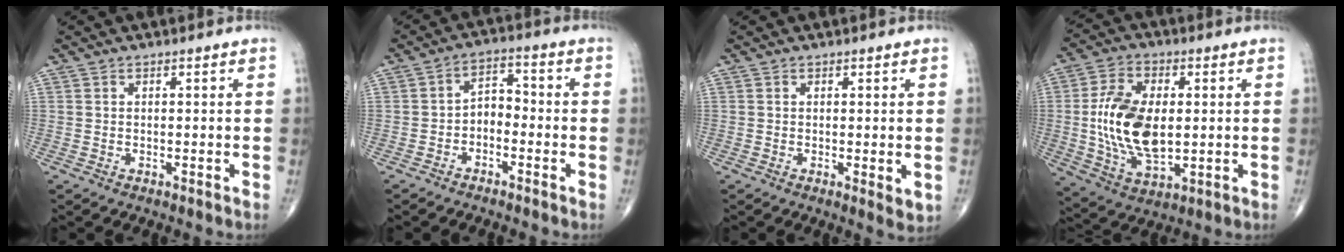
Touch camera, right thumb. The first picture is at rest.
{"total": 4.7, "force": [-1.9, 3.0, 3.1], "torque": [-0.036, 0.034, -0.043]}
{"total": 2.4, "force": [0.0, 0.8, 2.3], "torque": [-0.034, -0.010, -0.002]}
{"total": 15.4, "force": [0.3, 8.6, 12.8], "torque": [-0.236, -0.006, 0.012]}